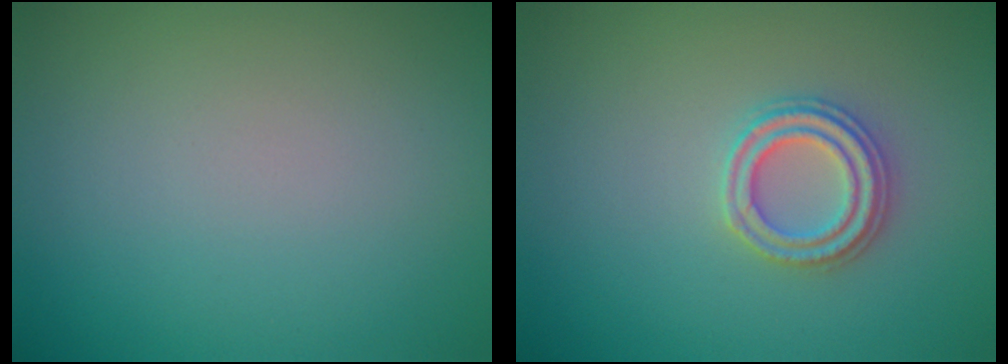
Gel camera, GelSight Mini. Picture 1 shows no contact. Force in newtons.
{"total": 2.4, "press": 2.4, "slide": 0.2}